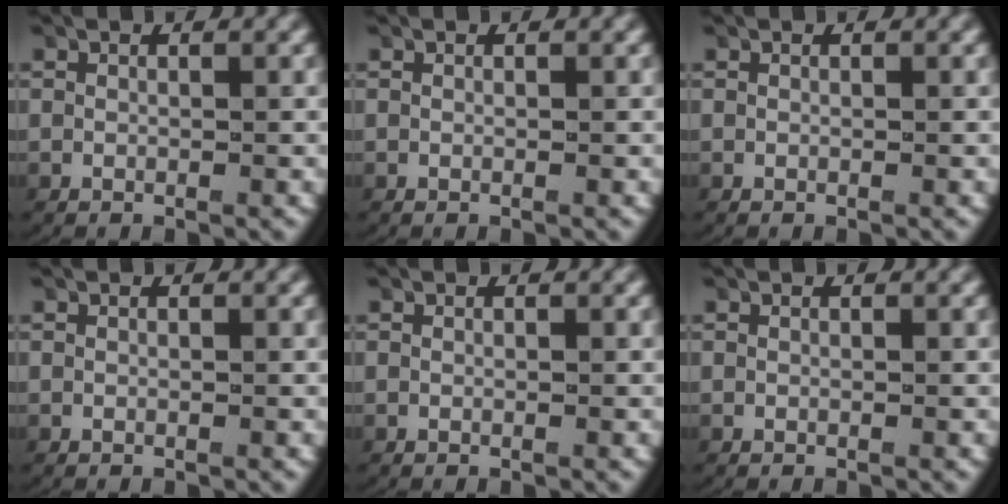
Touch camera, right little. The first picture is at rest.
{"total": 0.0}
{"total": 0.0}
{"total": 0.0}
{"total": 0.0}
{"total": 0.0}